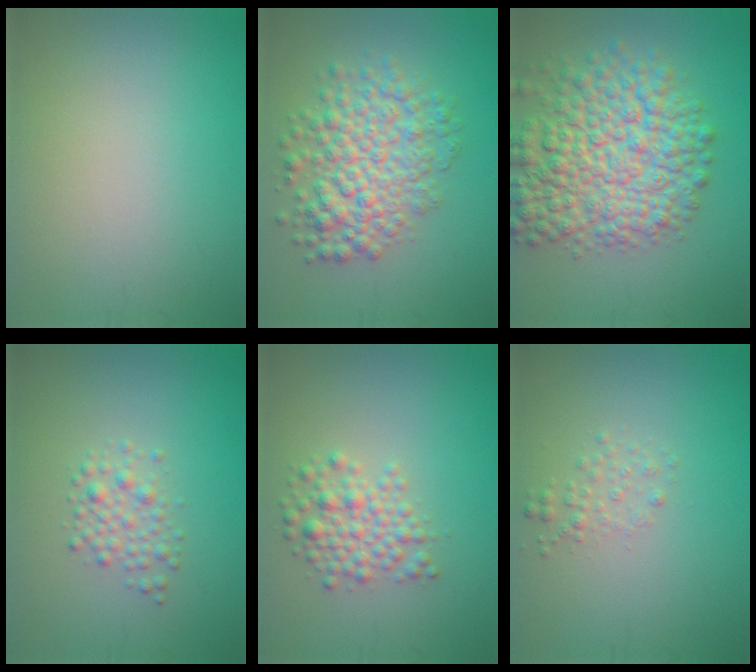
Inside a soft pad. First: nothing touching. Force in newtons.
{"total": 6.7, "press": 6.7, "slide": 0.1}
{"total": 9.8, "press": 9.8, "slide": 0.4}
{"total": 2.1, "press": 2.1, "slide": 0.0}
{"total": 3.2, "press": 3.2, "slide": 0.2}
{"total": 1.3, "press": 1.3, "slide": 0.1}